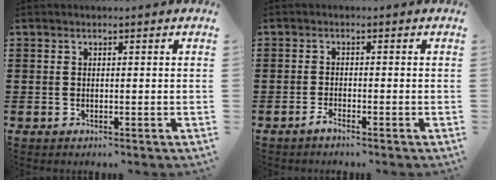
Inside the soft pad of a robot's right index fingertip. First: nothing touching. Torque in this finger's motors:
{"motor_torque": [-0.95, 1.19, -1.05, -0.21]}